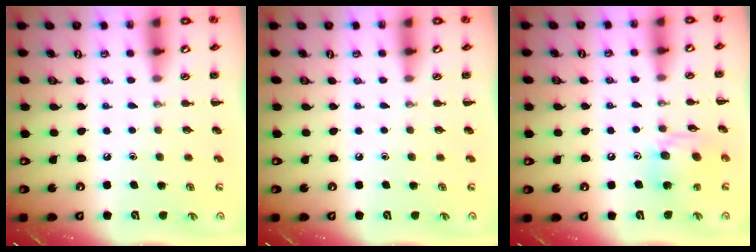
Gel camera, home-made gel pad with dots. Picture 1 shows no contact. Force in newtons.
{"total": 0.0}
{"total": 12.4, "press": 12.2, "slide": 2.6}